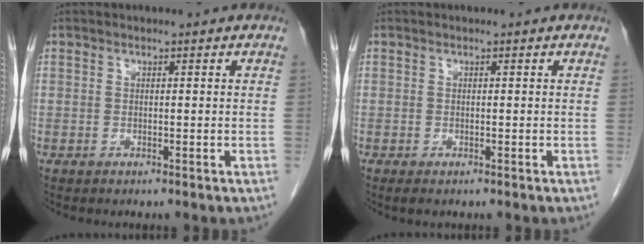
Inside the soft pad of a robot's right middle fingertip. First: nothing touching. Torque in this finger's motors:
{"motor_torque": [0.45, -0.24, -0.05, -0.01]}